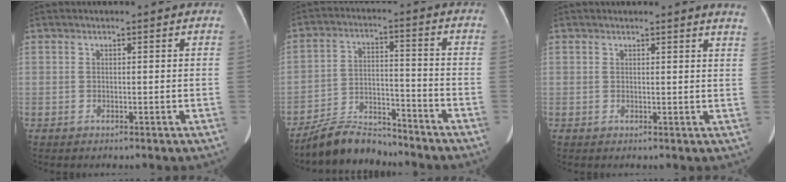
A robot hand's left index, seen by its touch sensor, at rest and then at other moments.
{"total": 9.0, "force": [-8.8, 1.8, 1.4], "torque": [-0.031, 0.003, -0.155]}
{"total": 4.1, "force": [3.9, -0.4, 1.4], "torque": [-0.015, -0.016, 0.017]}